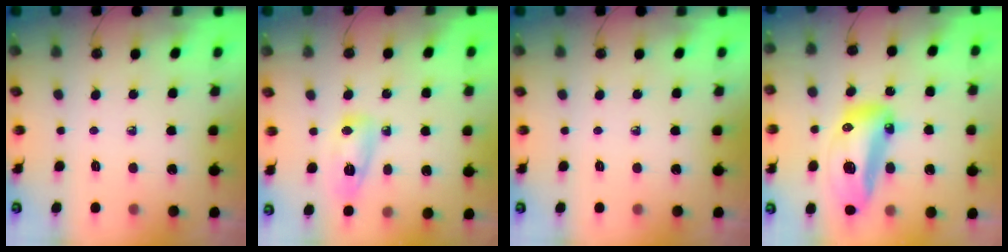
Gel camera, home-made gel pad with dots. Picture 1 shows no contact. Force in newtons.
{"total": 7.7, "press": 7.7, "slide": 0.8}
{"total": 0.0}
{"total": 19.4, "press": 18.6, "slide": 5.8}